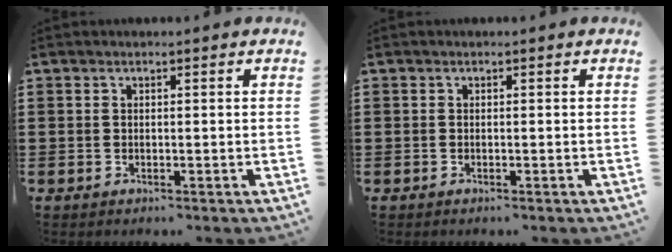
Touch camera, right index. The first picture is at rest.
{"total": 0.0}